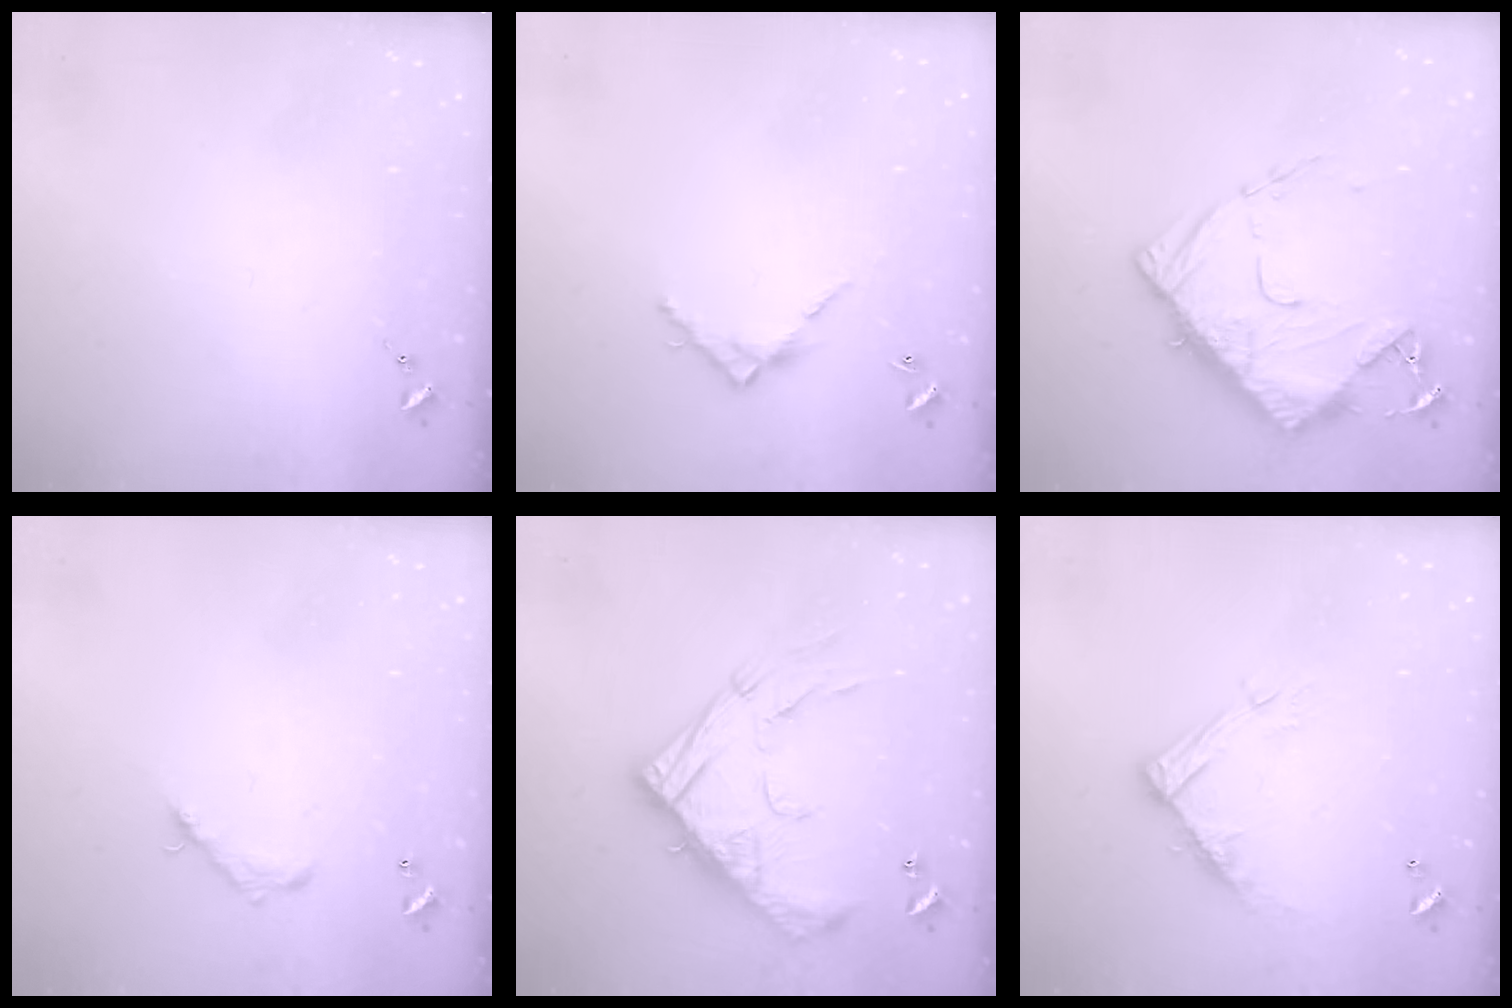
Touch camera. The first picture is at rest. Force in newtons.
{"total": 6.3, "press": 6.3, "slide": 0.5}
{"total": 13.3, "press": 13.2, "slide": 1.3}
{"total": 5.8, "press": 5.8, "slide": 0.3}
{"total": 20.3, "press": 20.3, "slide": 1.7}
{"total": 11.8, "press": 11.8, "slide": 0.5}